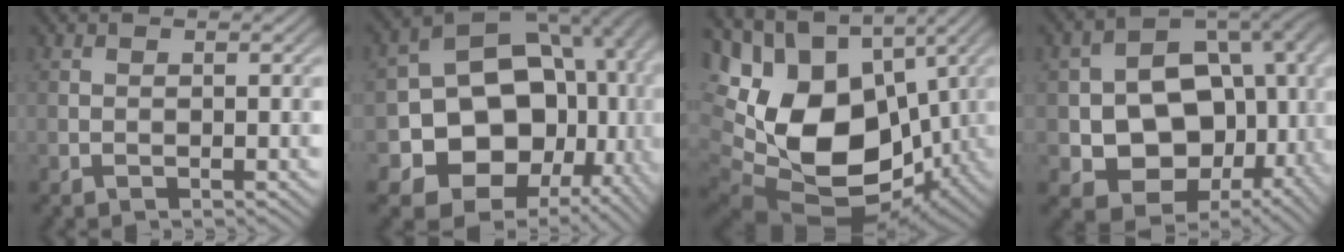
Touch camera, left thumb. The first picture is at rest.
{"total": 19.5, "force": [-1.8, 15.7, 11.5], "torque": [-0.212, -0.051, -0.003]}
{"total": 21.2, "force": [0.6, 14.1, 15.8], "torque": [-0.312, -0.005, 0.027]}
{"total": 18.4, "force": [0.3, 13.8, 12.2], "torque": [-0.210, -0.046, 0.050]}